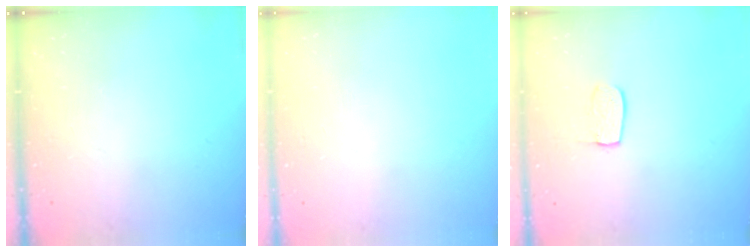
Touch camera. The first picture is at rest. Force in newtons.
{"total": 0.0}
{"total": 6.6, "press": 6.5, "slide": 0.4}